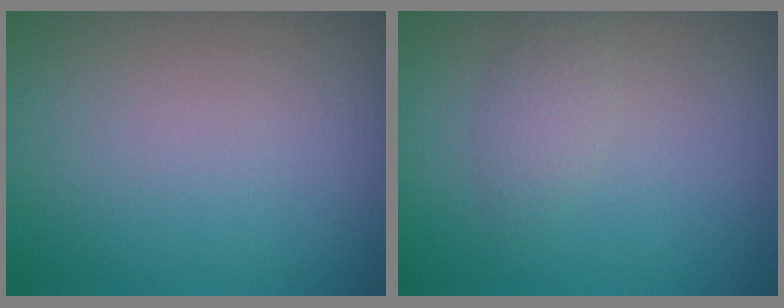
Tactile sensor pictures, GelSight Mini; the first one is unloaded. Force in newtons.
{"total": 1.6, "press": 1.6, "slide": 0.1}